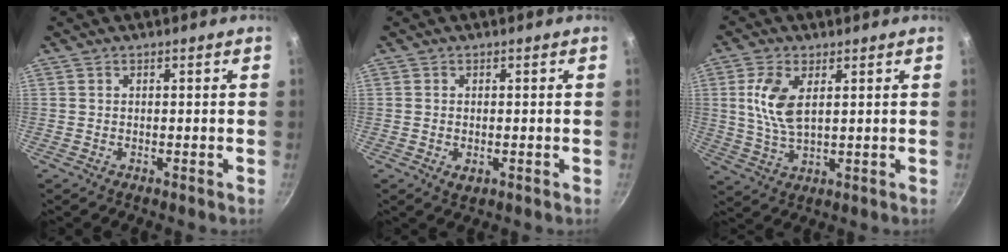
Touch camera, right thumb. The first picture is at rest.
{"total": 2.2, "force": [-0.5, 1.3, 1.6], "torque": [-0.027, -0.005, -0.006]}
{"total": 8.4, "force": [2.2, 4.2, 6.9], "torque": [-0.136, -0.008, 0.045]}